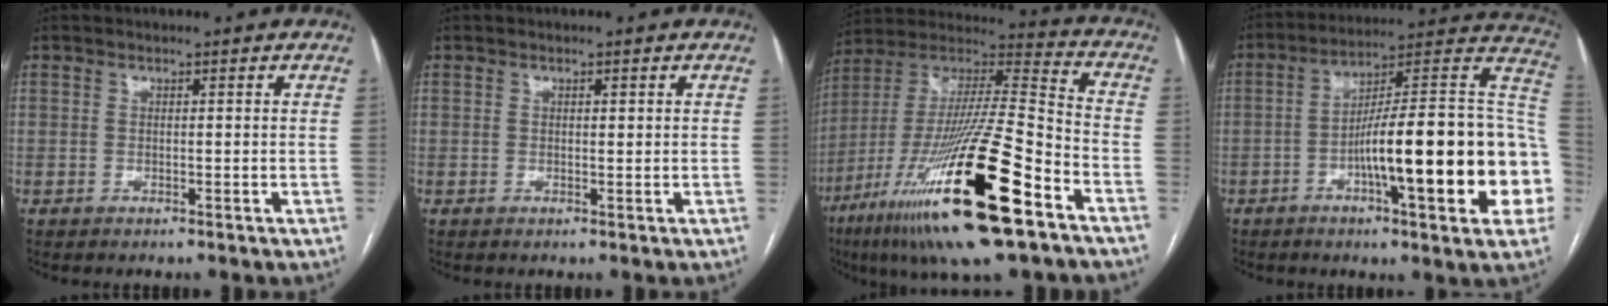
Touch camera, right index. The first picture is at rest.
{"total": 0.8, "force": [0.3, 0.2, 0.7], "torque": [-0.010, 0.000, 0.004]}
{"total": 28.2, "force": [-13.7, 3.1, 24.5], "torque": [-0.450, -0.053, -0.241]}
{"total": 25.6, "force": [-5.3, 3.5, 24.8], "torque": [-0.276, 0.026, -0.077]}